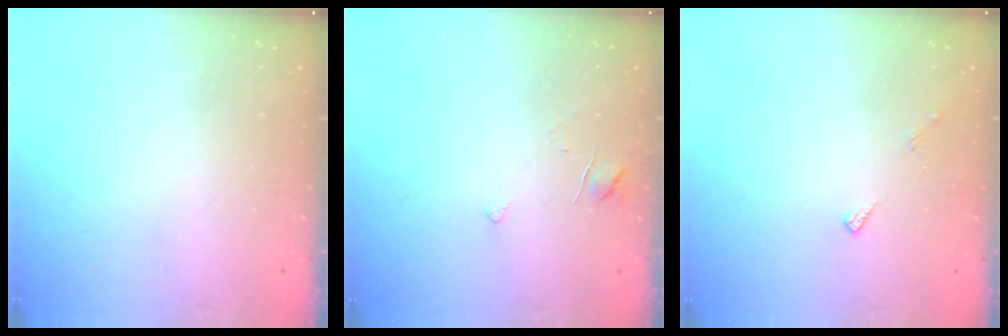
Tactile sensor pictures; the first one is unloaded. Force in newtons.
{"total": 3.4, "press": 3.4, "slide": 0.3}
{"total": 6.0, "press": 6.0, "slide": 0.6}